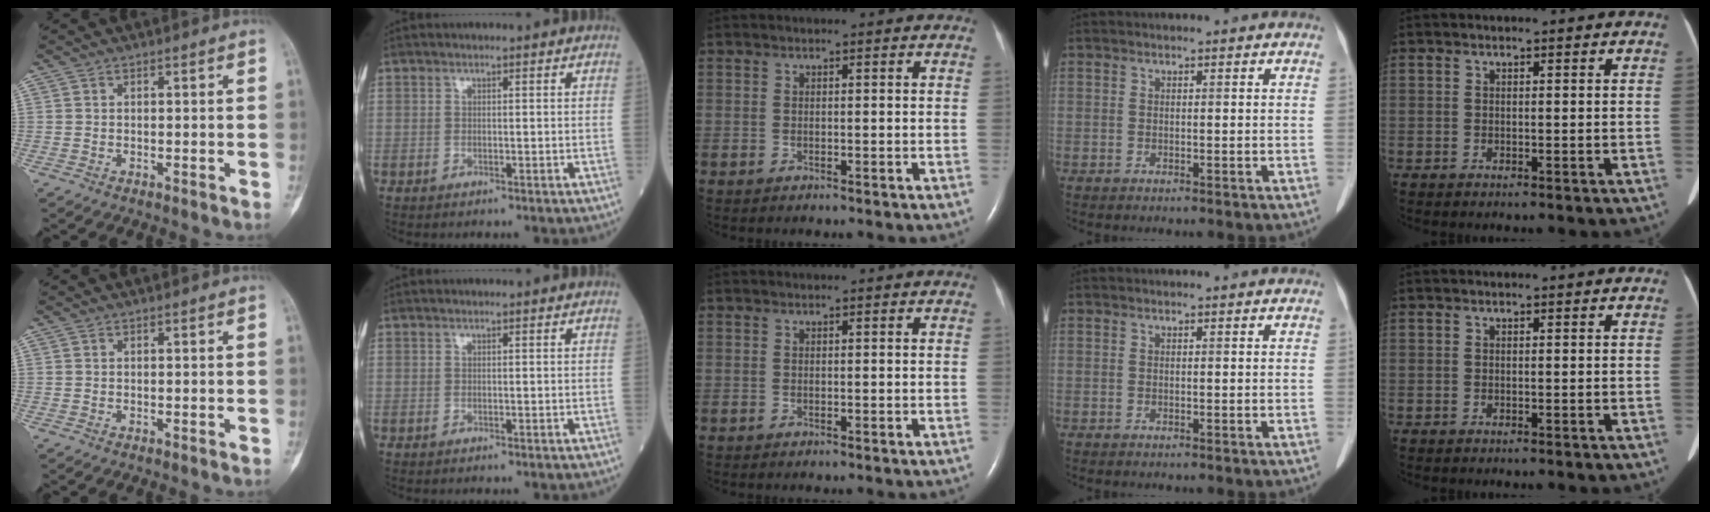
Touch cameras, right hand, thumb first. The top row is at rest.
{}